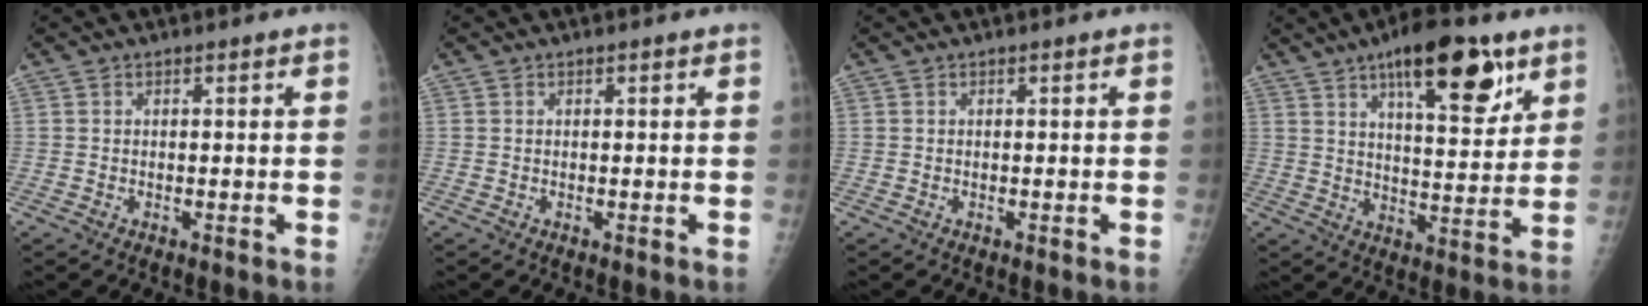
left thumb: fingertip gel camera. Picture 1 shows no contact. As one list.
[{"total": 0.0}, {"total": 0.0}, {"total": 16.5, "force": [9.3, 5.9, 12.3], "torque": [-0.149, -0.042, 0.143]}]